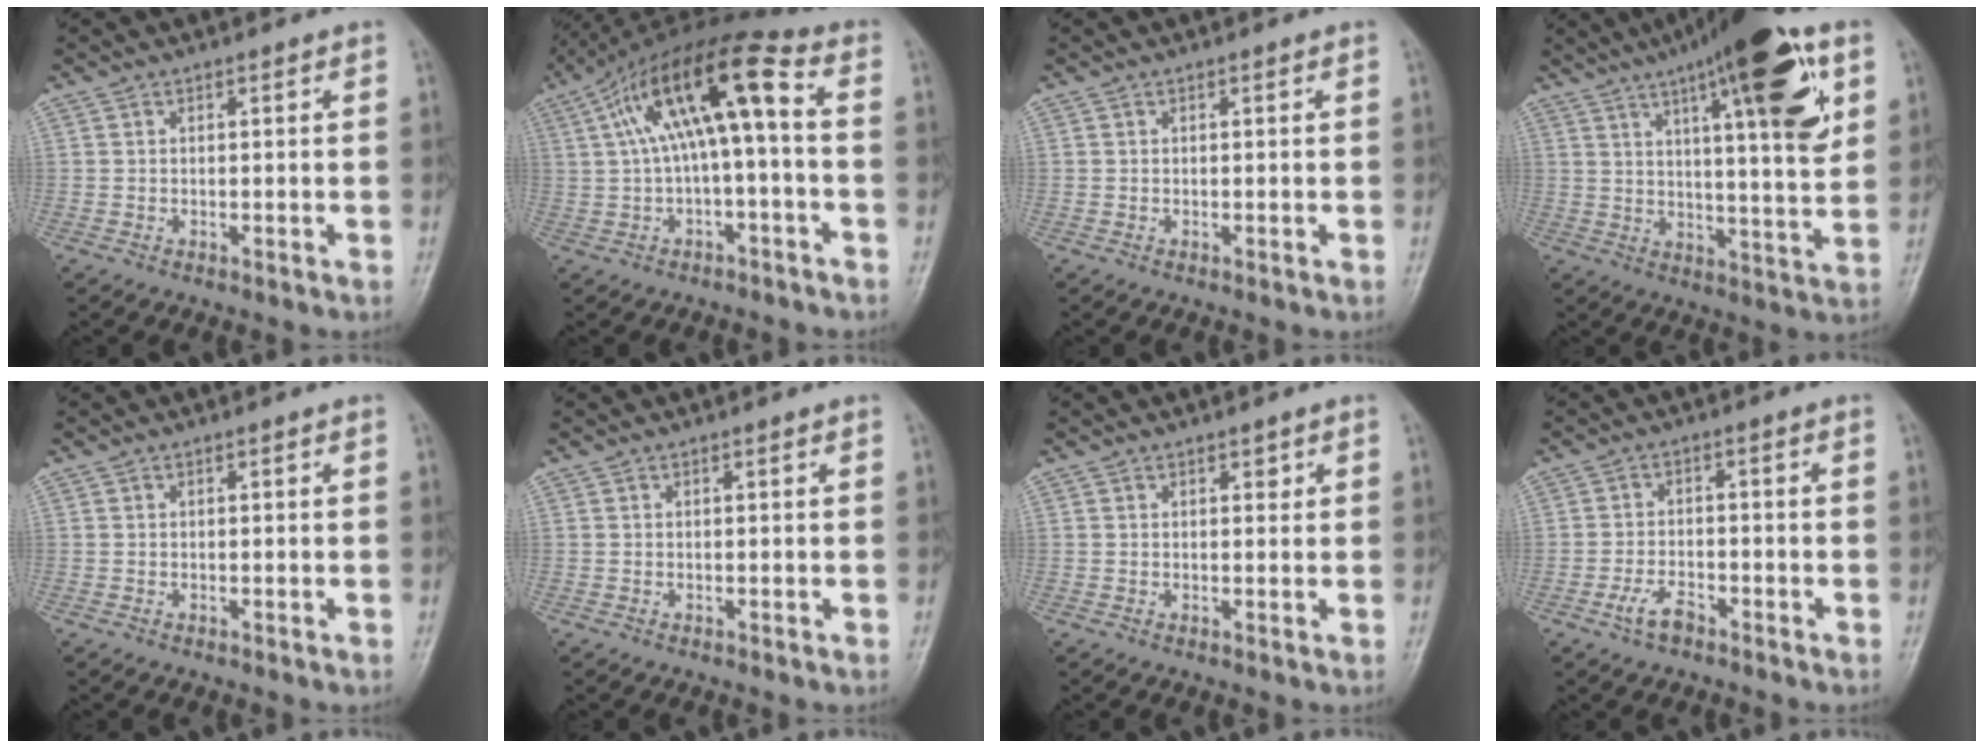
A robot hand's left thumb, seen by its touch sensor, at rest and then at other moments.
{"total": 13.7, "force": [1.2, 4.0, 13.1], "torque": [-0.249, 0.060, 0.021]}
{"total": 0.0}
{"total": 21.0, "force": [9.2, 5.1, 18.2], "torque": [-0.243, -0.020, 0.130]}
{"total": 0.0}
{"total": 0.0}
{"total": 1.3, "force": [0.7, 0.8, 0.8], "torque": [0.000, -0.001, 0.007]}
{"total": 4.2, "force": [-2.7, 1.9, 2.6], "torque": [-0.054, 0.020, -0.051]}